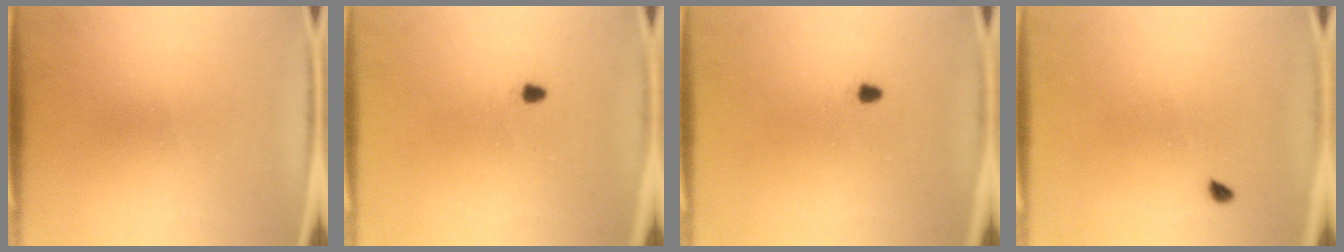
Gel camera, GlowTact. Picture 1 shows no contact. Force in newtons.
{"total": 0.8}
{"total": 0.8}
{"total": 0.8}